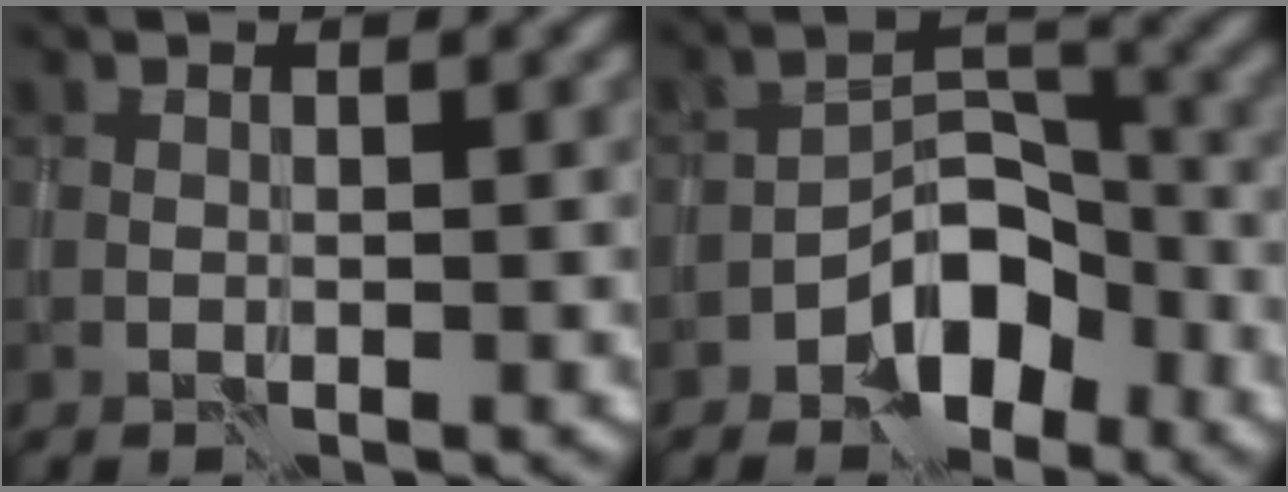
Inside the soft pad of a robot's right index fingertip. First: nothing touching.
{"total": 5.4, "force": [-3.3, 2.9, 3.2], "torque": [-0.033, 0.012, -0.061]}